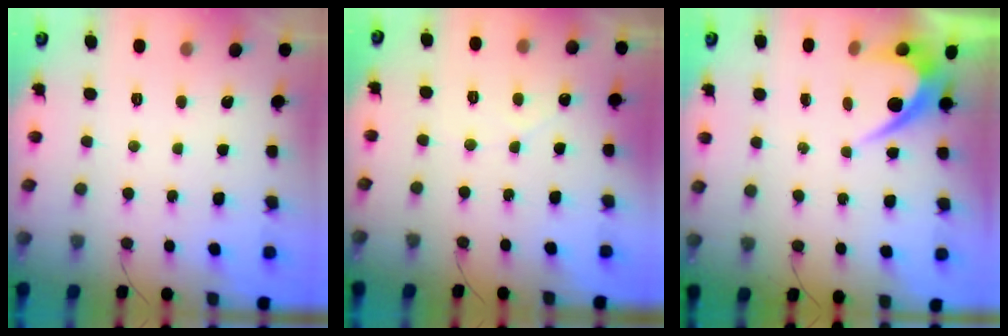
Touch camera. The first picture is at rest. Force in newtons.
{"total": 1.7, "press": 1.7, "slide": 0.0}
{"total": 4.6, "press": 4.6, "slide": 0.3}